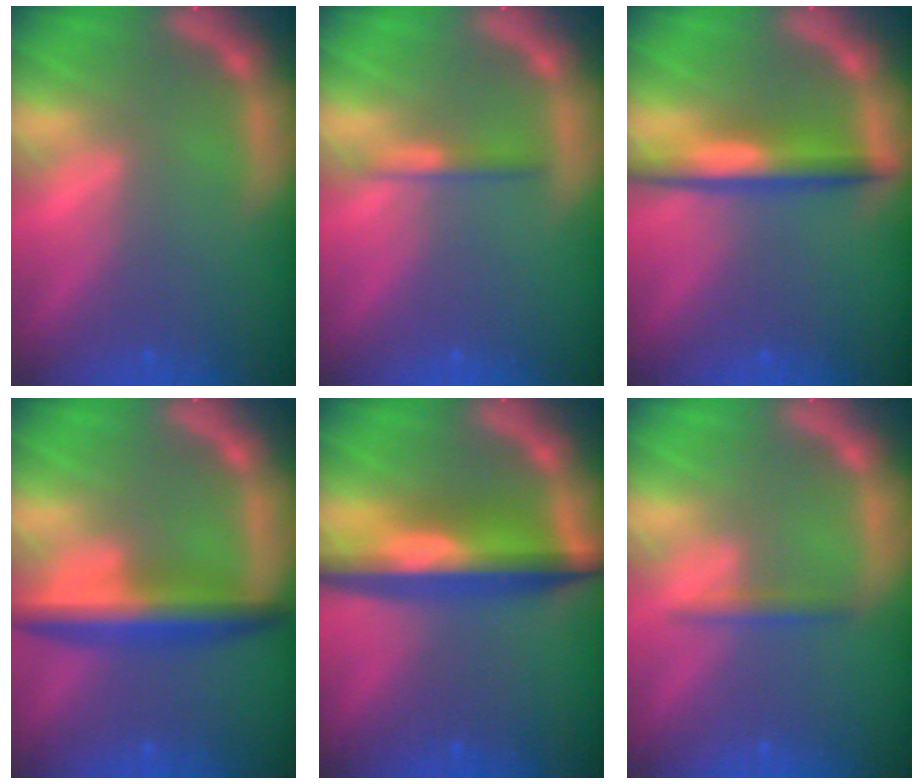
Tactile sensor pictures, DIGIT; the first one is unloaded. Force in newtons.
{"total": 1.4}
{"total": 4.5}
{"total": 5.5}
{"total": 7.5}
{"total": 1.4}